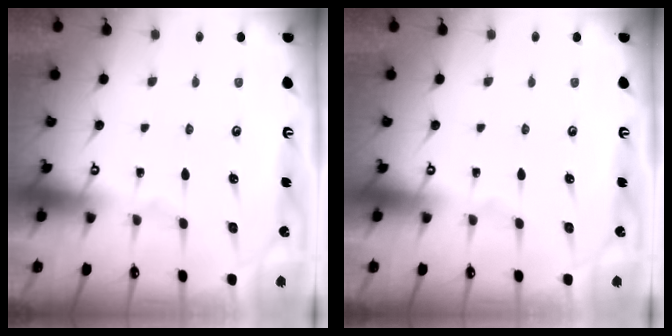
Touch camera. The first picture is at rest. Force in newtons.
{"total": 0.0}